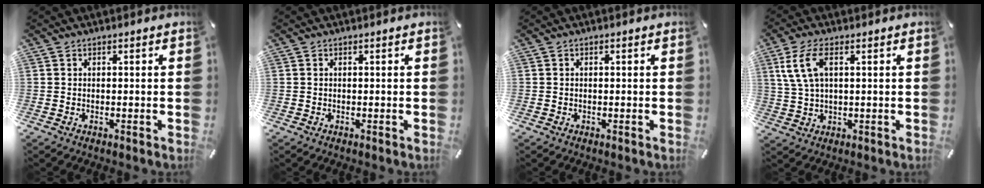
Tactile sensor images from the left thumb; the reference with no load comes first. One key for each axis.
{"total": 0.0}
{"total": 0.0}
{"total": 7.4, "fx": 2.6, "fy": 3.2, "fz": 6.2, "tx": -0.138, "ty": 0.000, "tz": 0.044}